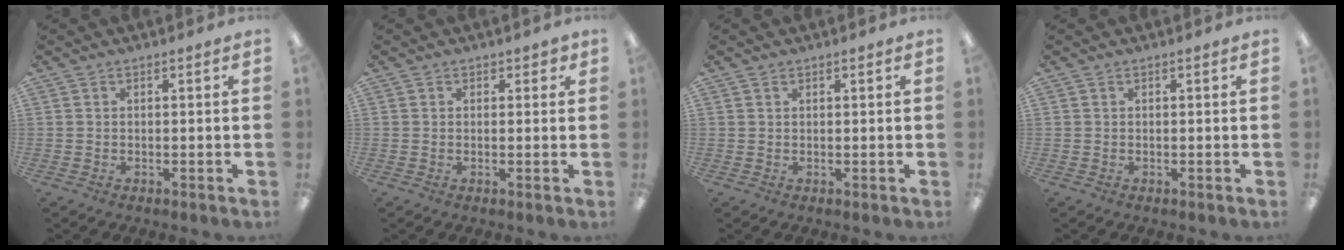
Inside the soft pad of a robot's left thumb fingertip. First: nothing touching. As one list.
[{"total": 1.4, "force": [0.9, 1.0, 0.4], "torque": [-0.001, 0.000, 0.014]}, {"total": 0.7, "force": [0.5, 0.4, 0.3], "torque": [-0.007, 0.003, 0.008]}, {"total": 0.0}]